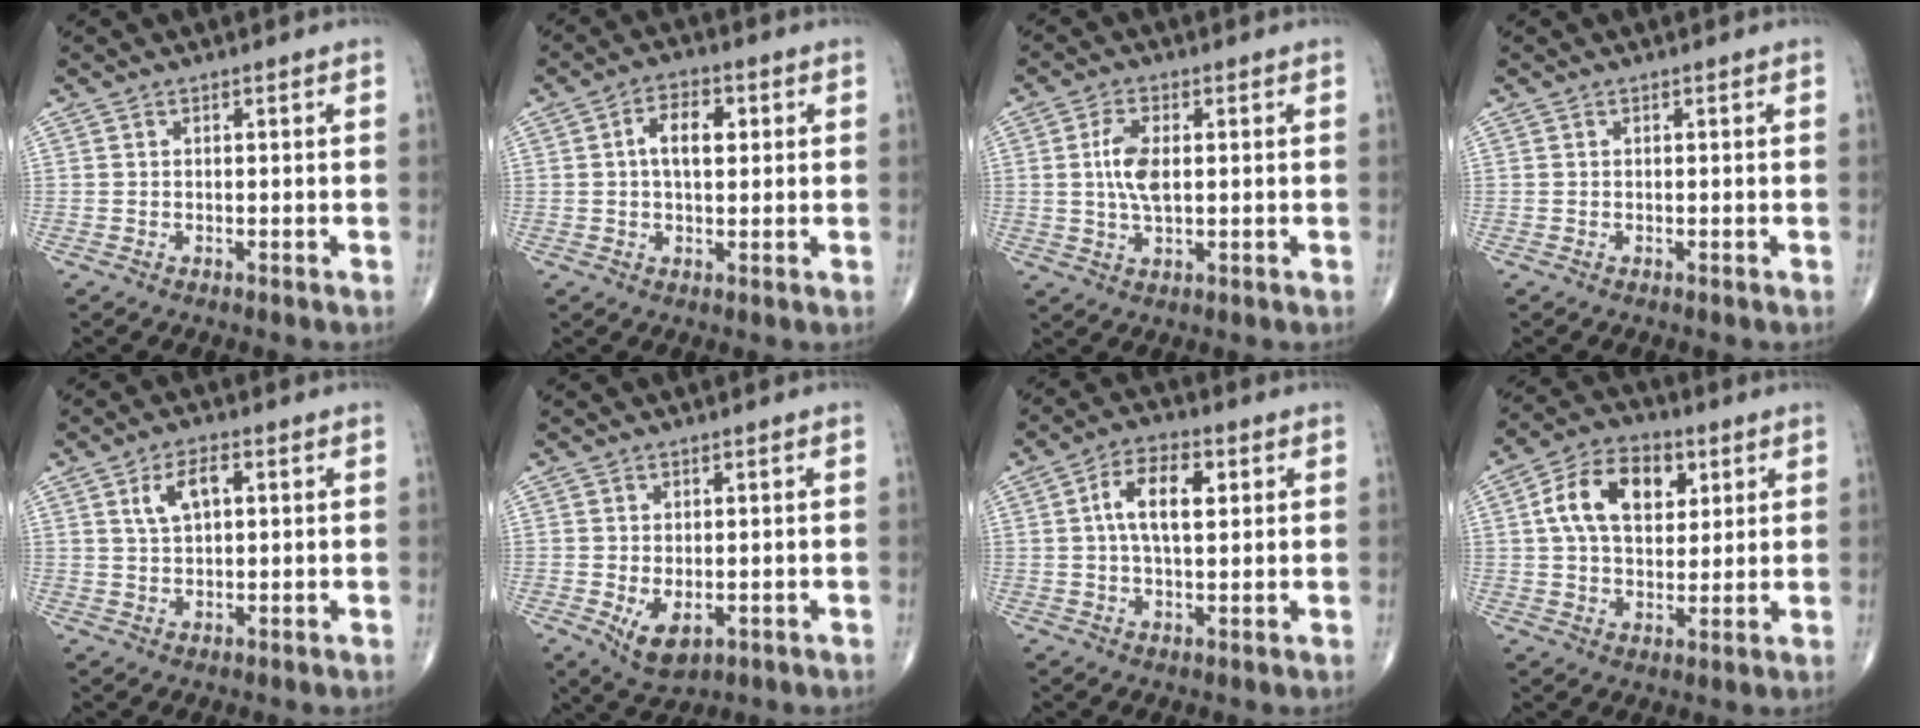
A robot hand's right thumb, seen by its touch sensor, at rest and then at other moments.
{"total": 6.3, "force": [1.2, 3.5, 5.1], "torque": [-0.075, 0.007, 0.014]}
{"total": 6.3, "force": [0.7, 2.9, 5.5], "torque": [-0.114, -0.001, 0.011]}
{"total": 0.0}
{"total": 5.5, "force": [1.8, 2.7, 4.4], "torque": [-0.080, 0.003, 0.033]}
{"total": 5.4, "force": [-1.2, 3.2, 4.2], "torque": [-0.063, -0.009, -0.006]}
{"total": 8.7, "force": [1.9, 4.3, 7.4], "torque": [-0.122, 0.008, 0.028]}
{"total": 13.5, "force": [4.0, 8.6, 9.6], "torque": [-0.140, 0.002, 0.062]}